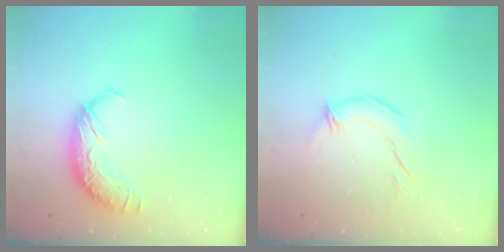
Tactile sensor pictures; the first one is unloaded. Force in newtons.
{"total": 2.3, "press": 2.3, "slide": 0.6}